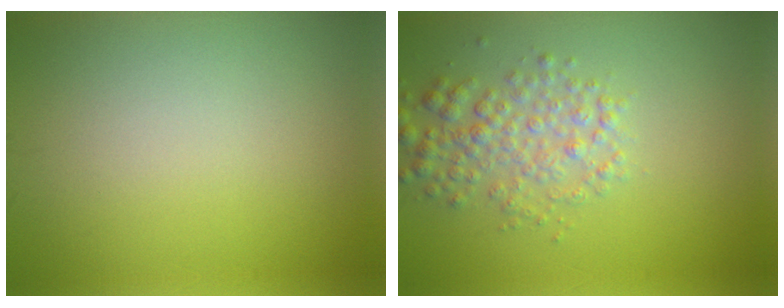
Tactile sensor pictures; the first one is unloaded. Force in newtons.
{"total": 3.6, "press": 3.6, "slide": 0.1}